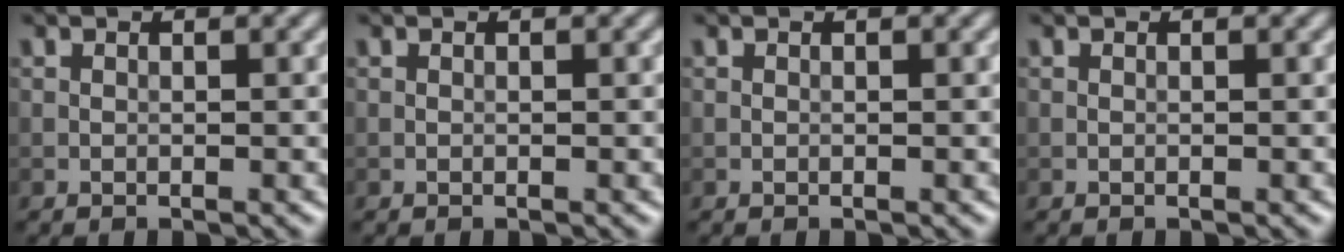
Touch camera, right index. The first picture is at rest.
{"total": 0.0}
{"total": 0.0}
{"total": 0.0}